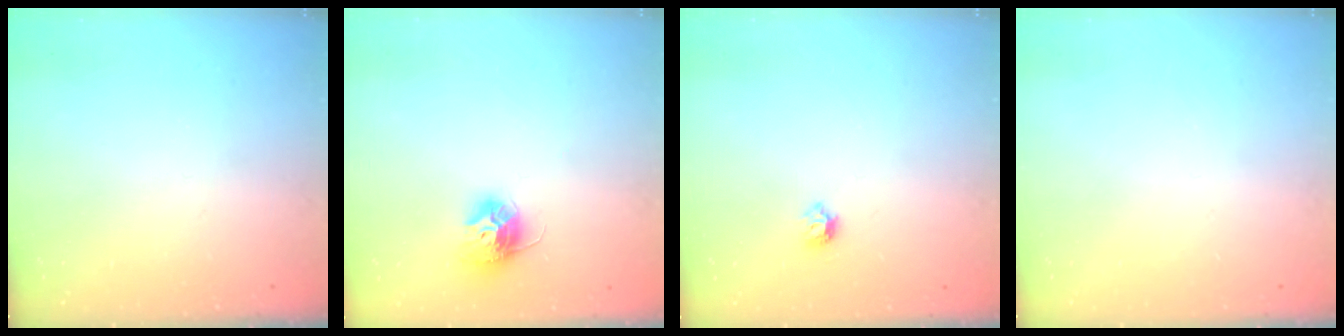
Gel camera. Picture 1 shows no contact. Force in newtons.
{"total": 10.5, "press": 10.4, "slide": 0.9}
{"total": 5.9, "press": 5.8, "slide": 0.9}
{"total": 0.0}